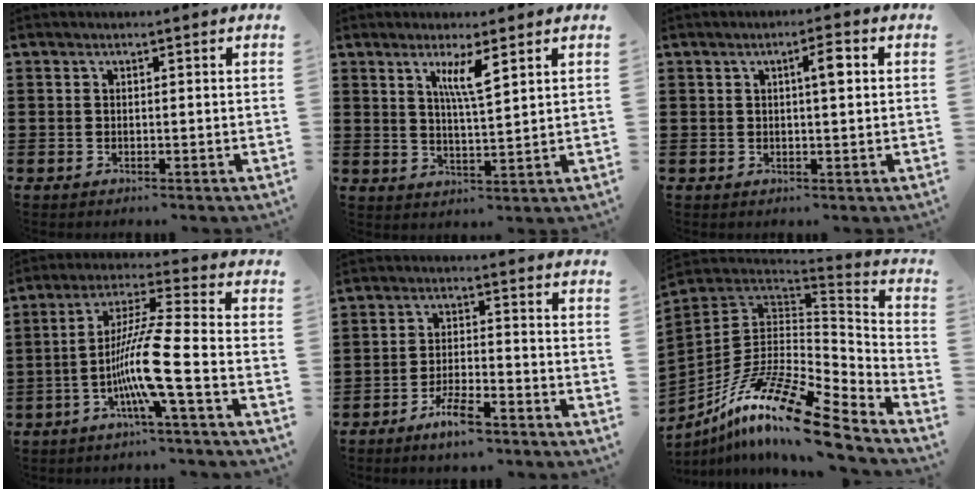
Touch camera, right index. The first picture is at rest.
{"total": 4.7, "force": [2.6, 0.5, 3.9], "torque": [-0.084, 0.001, 0.043]}
{"total": 3.0, "force": [0.8, 0.6, 2.8], "torque": [-0.041, 0.000, 0.006]}
{"total": 10.7, "force": [-3.9, 0.0, 9.9], "torque": [-0.205, -0.012, -0.083]}
{"total": 5.5, "force": [-4.2, 1.0, 3.4], "torque": [-0.078, -0.003, -0.079]}
{"total": 17.0, "force": [-10.9, 4.4, 12.2], "torque": [-0.241, 0.027, -0.203]}